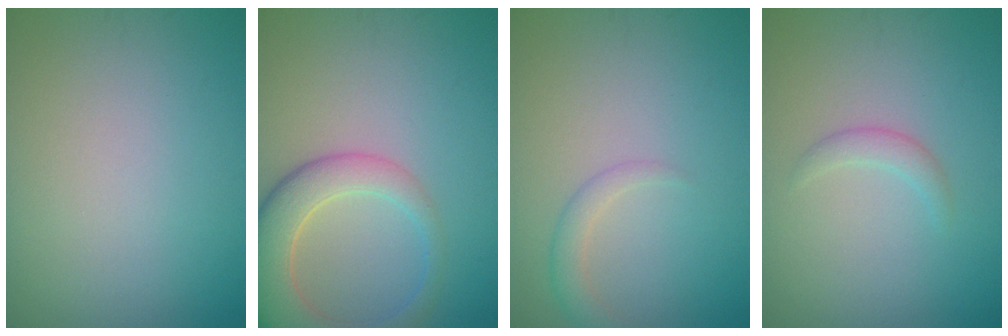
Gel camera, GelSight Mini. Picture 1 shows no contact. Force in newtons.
{"total": 6.5, "press": 6.4, "slide": 0.5}
{"total": 1.7, "press": 1.7, "slide": 0.1}
{"total": 1.2, "press": 1.2, "slide": 0.1}